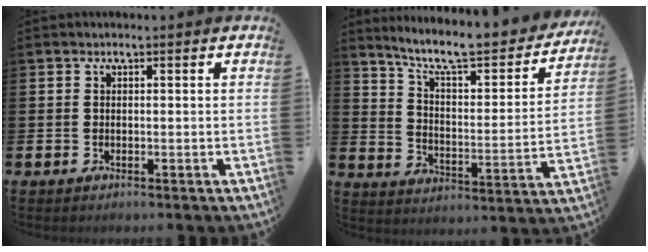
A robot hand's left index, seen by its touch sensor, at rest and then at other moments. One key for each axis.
{"total": 9.1, "fx": 8.0, "fy": 1.9, "fz": 3.9, "tx": -0.097, "ty": -0.060, "tz": 0.132}